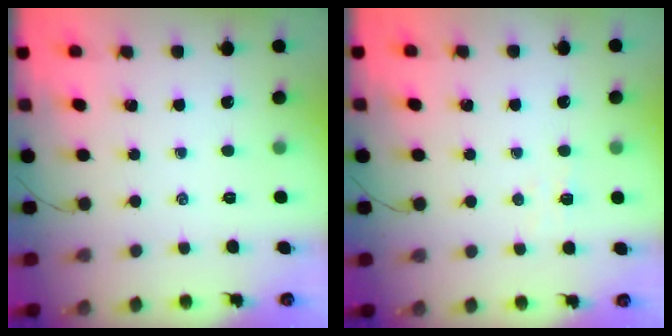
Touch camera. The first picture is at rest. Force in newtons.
{"total": 3.4, "press": 3.3, "slide": 0.9}